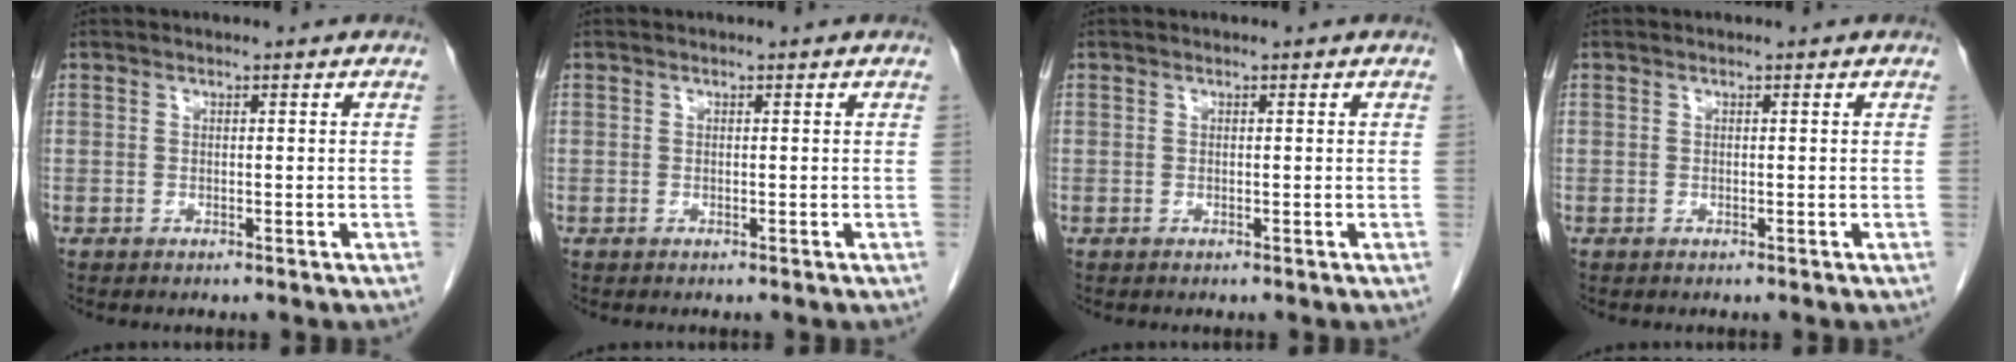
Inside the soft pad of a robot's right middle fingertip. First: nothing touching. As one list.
[{"total": 0.0}, {"total": 0.0}, {"total": 0.0}]